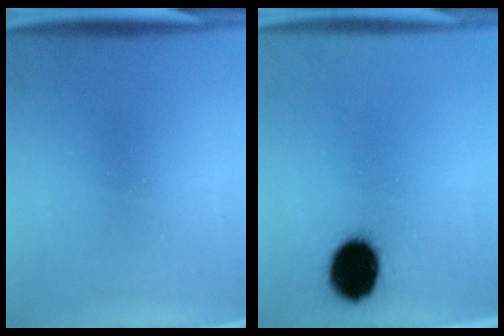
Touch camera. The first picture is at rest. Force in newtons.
{"total": 11.0}